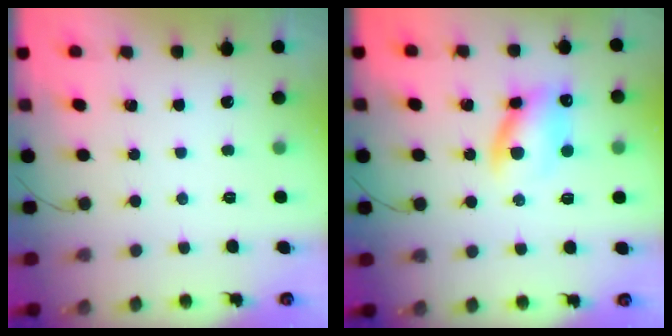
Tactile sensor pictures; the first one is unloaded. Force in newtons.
{"total": 11.2, "press": 11.0, "slide": 1.8}